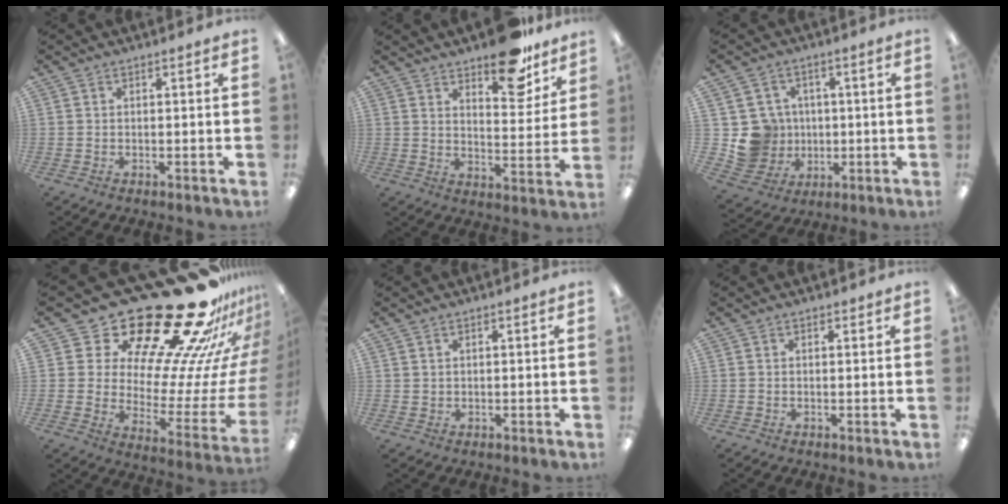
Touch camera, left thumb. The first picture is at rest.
{"total": 14.1, "force": [10.9, 5.6, 6.9], "torque": [-0.071, -0.079, 0.186]}
{"total": 10.1, "force": [0.5, 10.0, 1.7], "torque": [-0.059, 0.002, 0.025]}
{"total": 31.8, "force": [23.8, 11.1, 17.8], "torque": [-0.227, -0.213, 0.433]}
{"total": 1.0, "force": [0.8, 0.6, 0.0], "torque": [-0.001, 0.000, 0.015]}
{"total": 0.6, "force": [0.5, 0.4, 0.1], "torque": [0.005, -0.002, 0.007]}